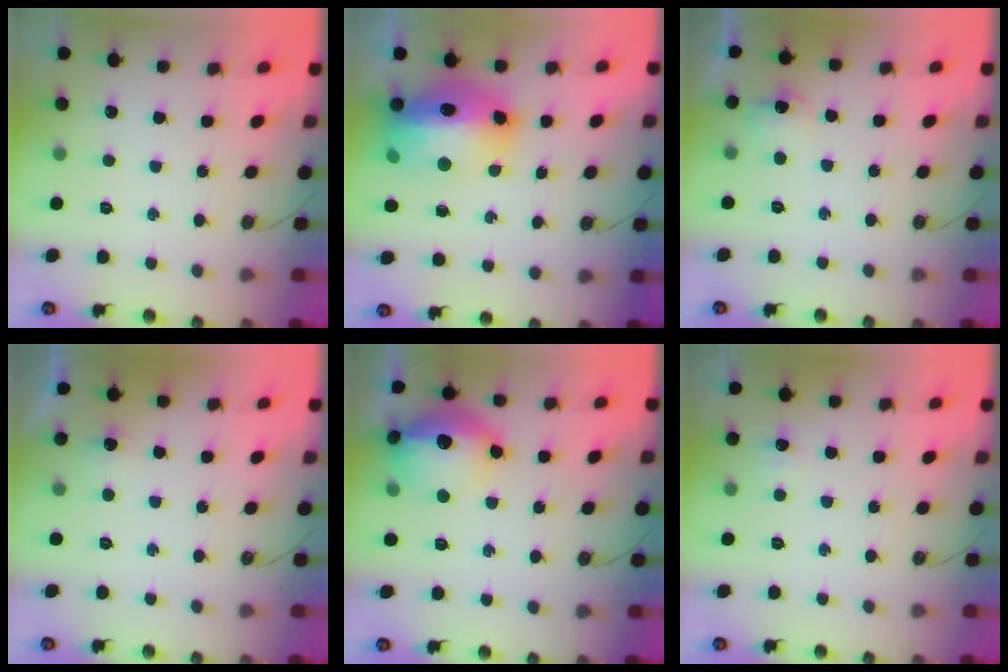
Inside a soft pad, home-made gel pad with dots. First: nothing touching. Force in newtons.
{"total": 22.5, "press": 20.0, "slide": 10.4}
{"total": 7.2, "press": 7.1, "slide": 1.0}
{"total": 3.0, "press": 2.8, "slide": 1.0}
{"total": 18.2, "press": 18.2, "slide": 1.4}
{"total": 4.5, "press": 4.4, "slide": 1.1}